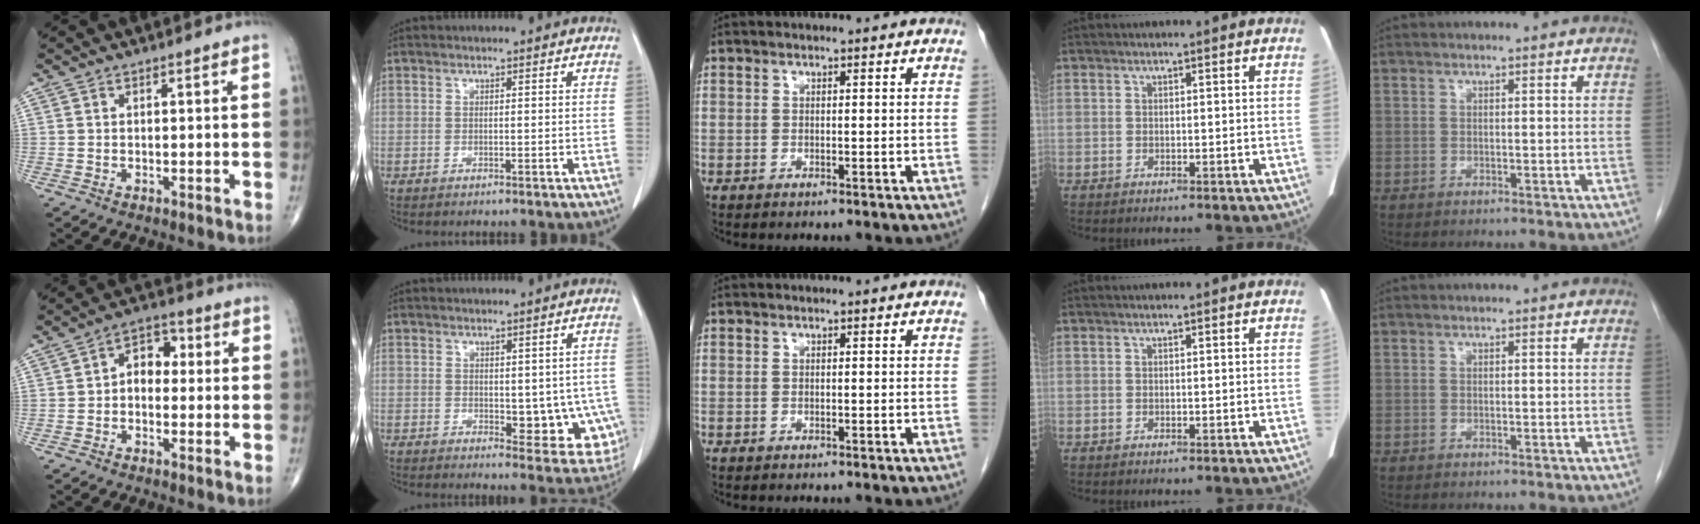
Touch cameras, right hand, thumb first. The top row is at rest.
{"thumb": {"total": 6.2, "force": [0.1, 4.4, 4.3], "torque": [-0.040, 0.024, -0.011]}, "index": {"total": 8.8, "force": [-1.5, 4.8, 7.3], "torque": [-0.055, -0.003, -0.008]}}